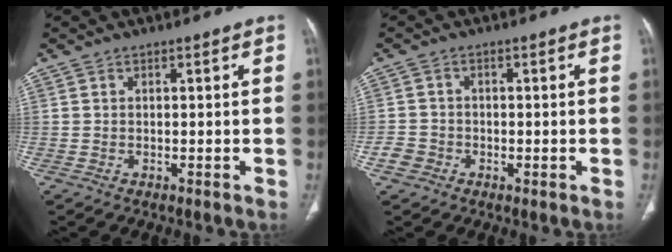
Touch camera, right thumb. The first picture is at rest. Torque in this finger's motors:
{"motor_torque": [3.46, 1.55, 0.04, -0.66, -0.01]}